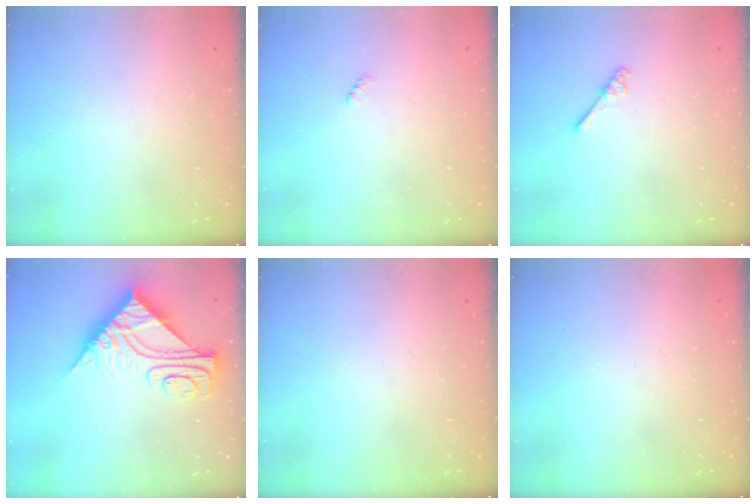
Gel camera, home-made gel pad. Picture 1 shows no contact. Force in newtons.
{"total": 2.3, "press": 2.2, "slide": 0.5}
{"total": 2.9, "press": 2.9, "slide": 0.4}
{"total": 11.6, "press": 11.5, "slide": 1.1}
{"total": 0.0}
{"total": 0.0}